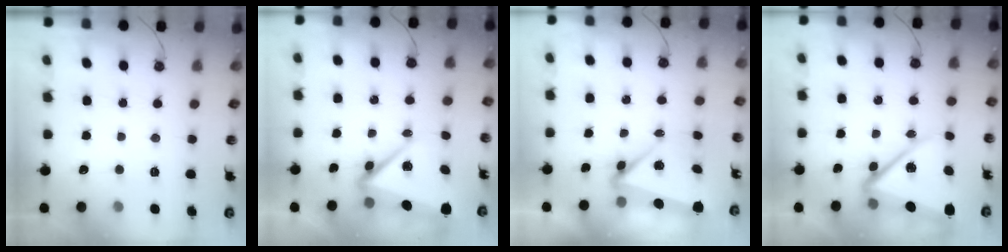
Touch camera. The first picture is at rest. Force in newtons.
{"total": 8.3, "press": 8.1, "slide": 1.6}
{"total": 5.7, "press": 5.7, "slide": 0.4}
{"total": 12.3, "press": 12.2, "slide": 1.5}